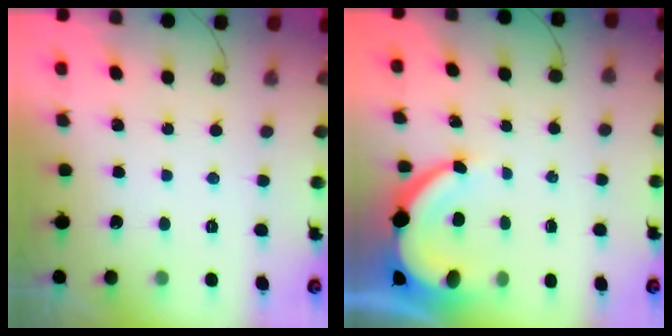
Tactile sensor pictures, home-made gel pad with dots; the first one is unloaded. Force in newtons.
{"total": 8.7, "press": 8.6, "slide": 1.2}